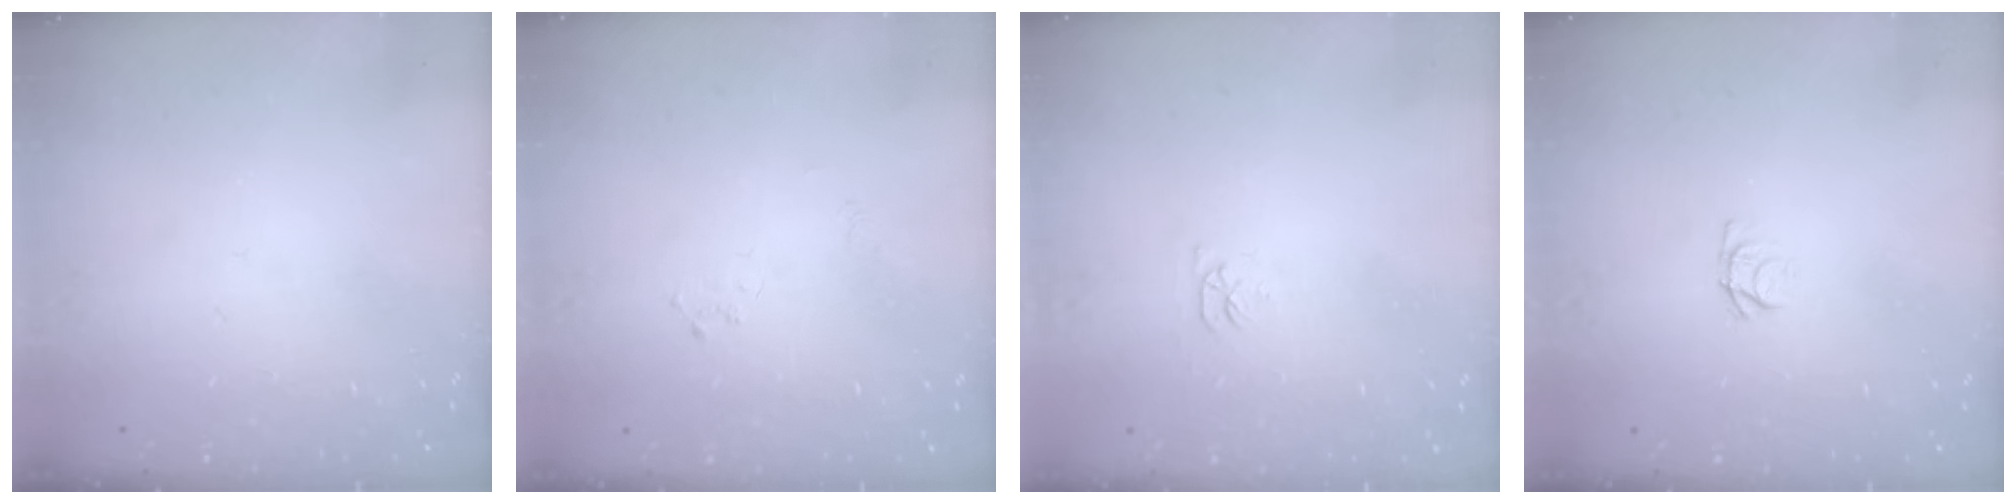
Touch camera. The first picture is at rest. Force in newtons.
{"total": 3.9, "press": 3.9, "slide": 0.4}
{"total": 2.7, "press": 2.7, "slide": 0.4}
{"total": 2.7, "press": 2.7, "slide": 0.3}